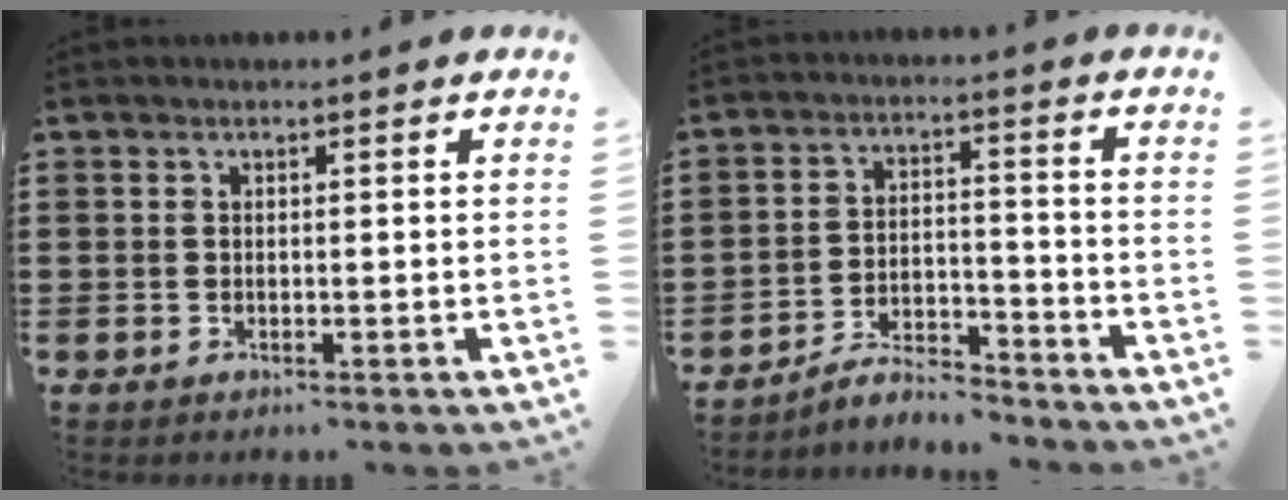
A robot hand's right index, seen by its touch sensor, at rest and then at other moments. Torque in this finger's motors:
{"motor_torque": [-0.95, 0.92, -1.05, -0.21]}